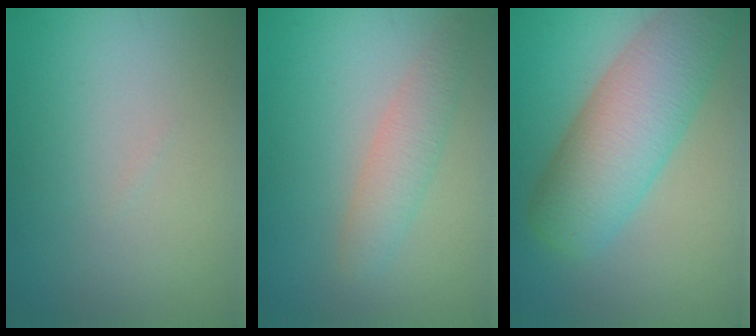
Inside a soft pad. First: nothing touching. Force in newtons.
{"total": 2.6, "press": 2.6, "slide": 0.2}
{"total": 7.8, "press": 7.8, "slide": 0.3}